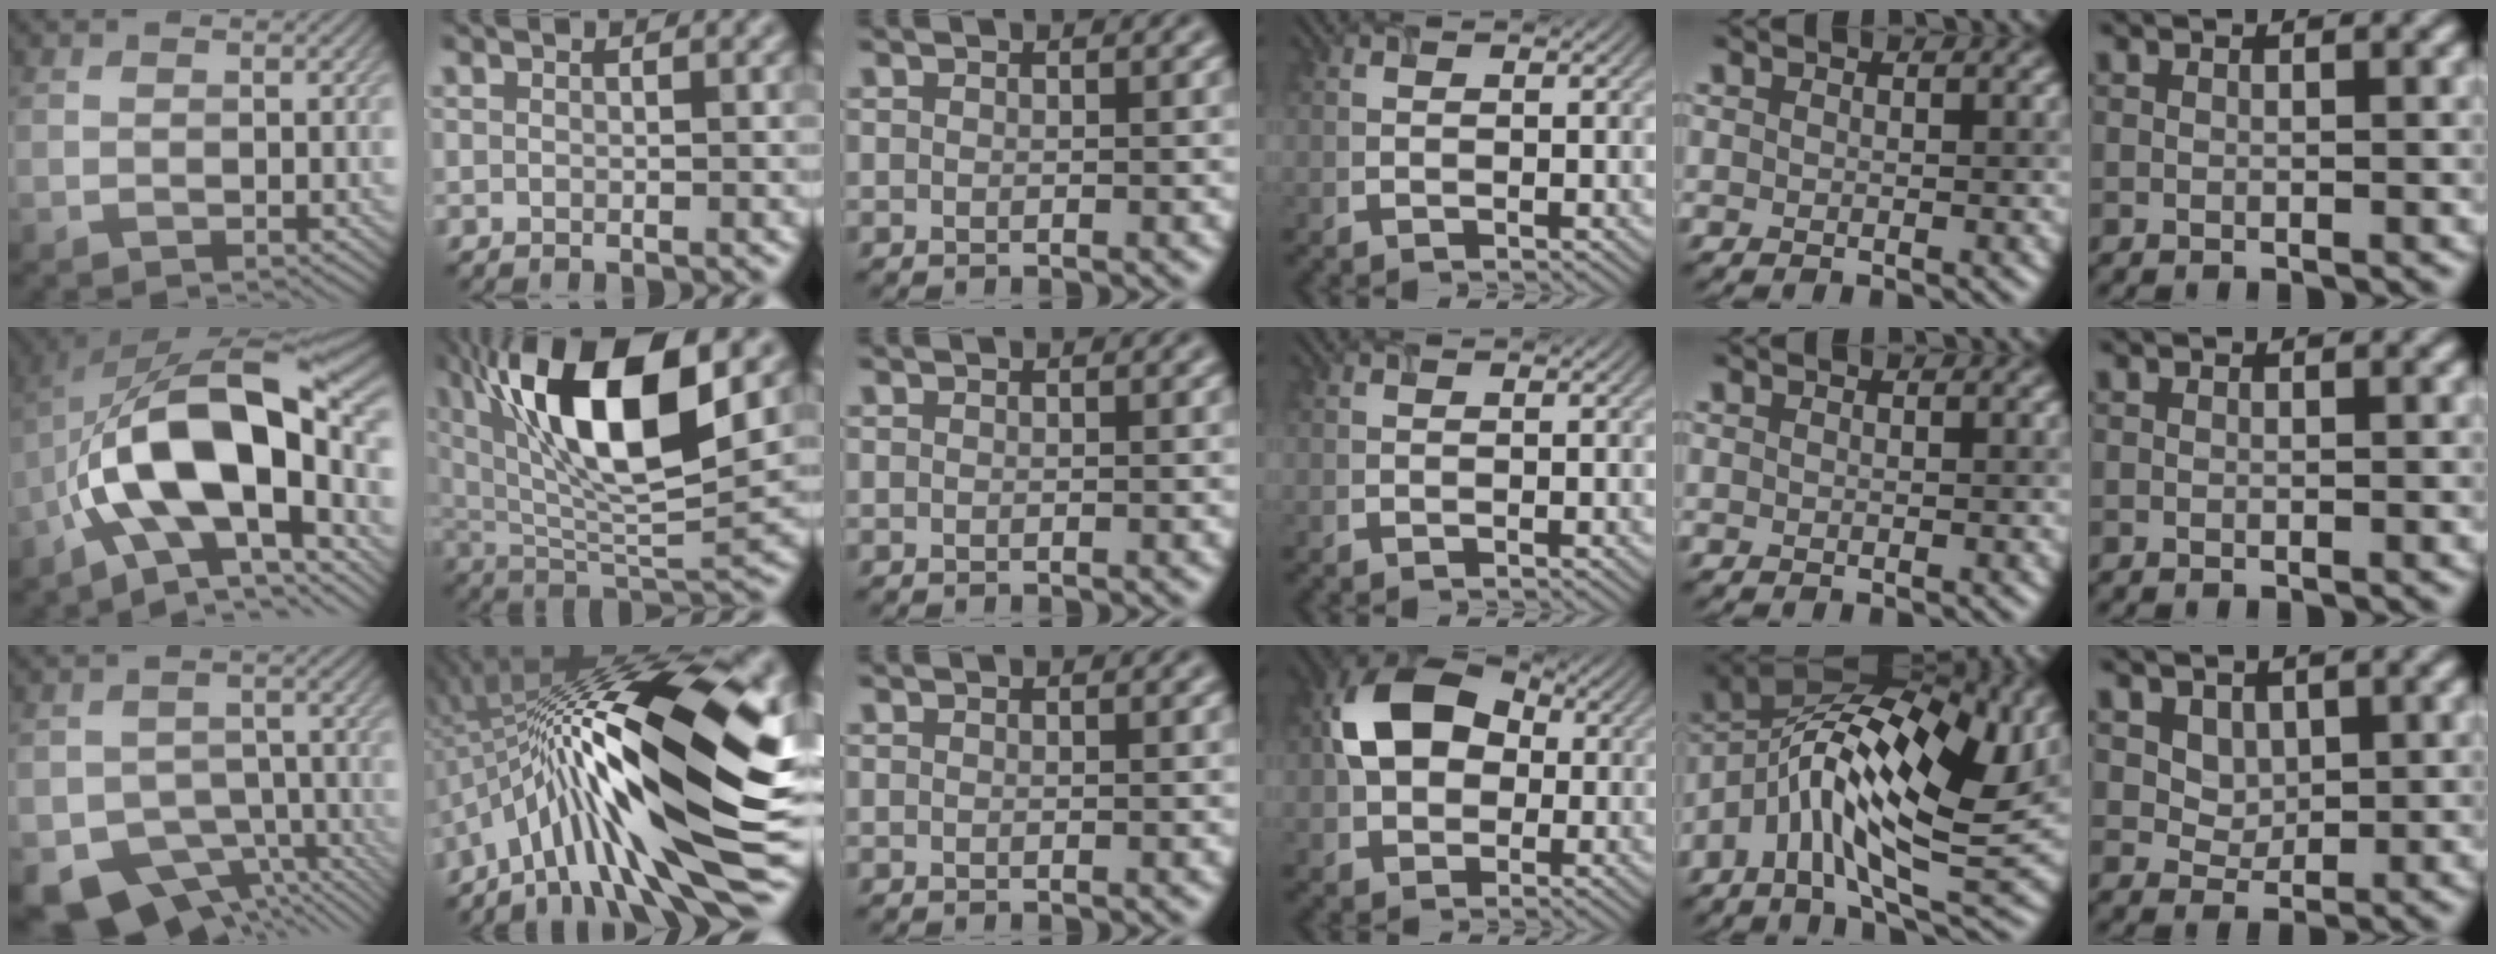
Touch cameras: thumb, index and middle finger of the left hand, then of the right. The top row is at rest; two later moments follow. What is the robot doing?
{"motion": "open", "object": "airpods case & airpods"}